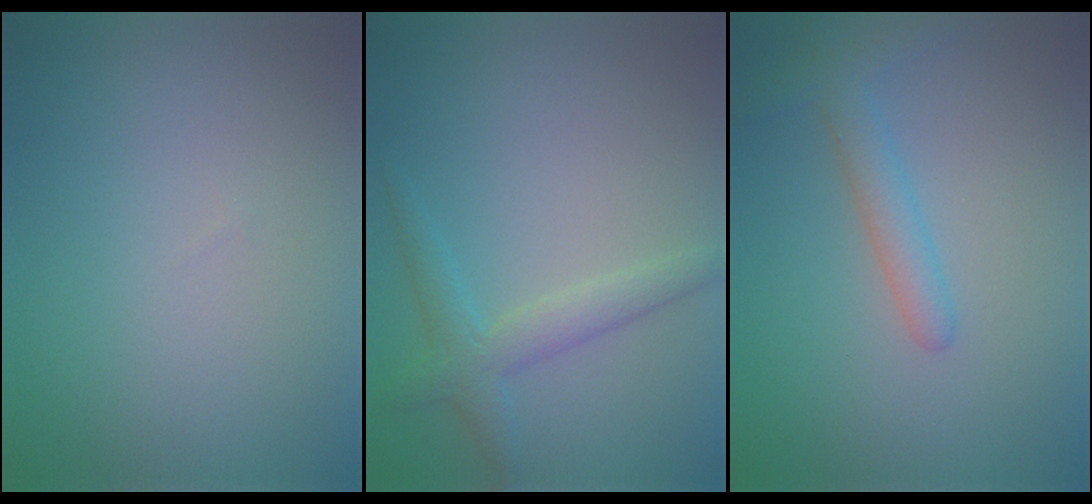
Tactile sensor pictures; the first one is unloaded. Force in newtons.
{"total": 2.8, "press": 2.8, "slide": 0.2}
{"total": 2.4, "press": 2.4, "slide": 0.1}